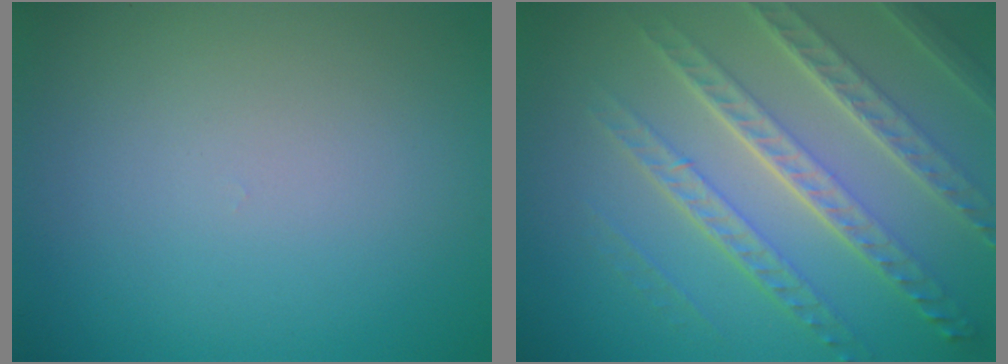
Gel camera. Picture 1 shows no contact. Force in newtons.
{"total": 7.1, "press": 5.0, "slide": 5.0}